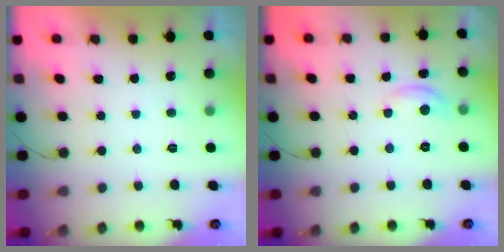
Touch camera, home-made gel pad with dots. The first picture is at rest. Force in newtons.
{"total": 5.0, "press": 5.0, "slide": 0.2}